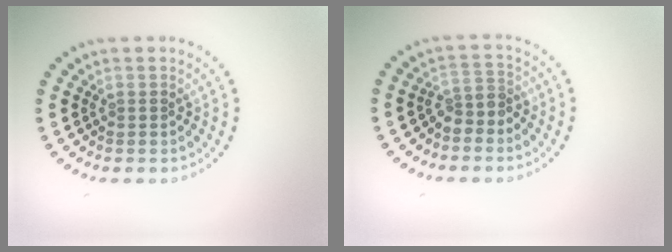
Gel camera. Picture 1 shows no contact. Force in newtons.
{"total": 2.3, "press": 1.6, "slide": 1.5}